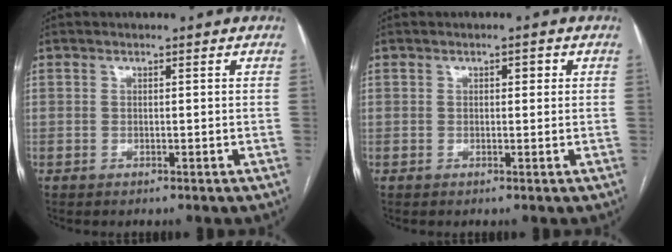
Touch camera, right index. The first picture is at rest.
{"total": 1.3, "force": [0.4, 0.7, 1.0], "torque": [-0.013, 0.005, 0.003]}